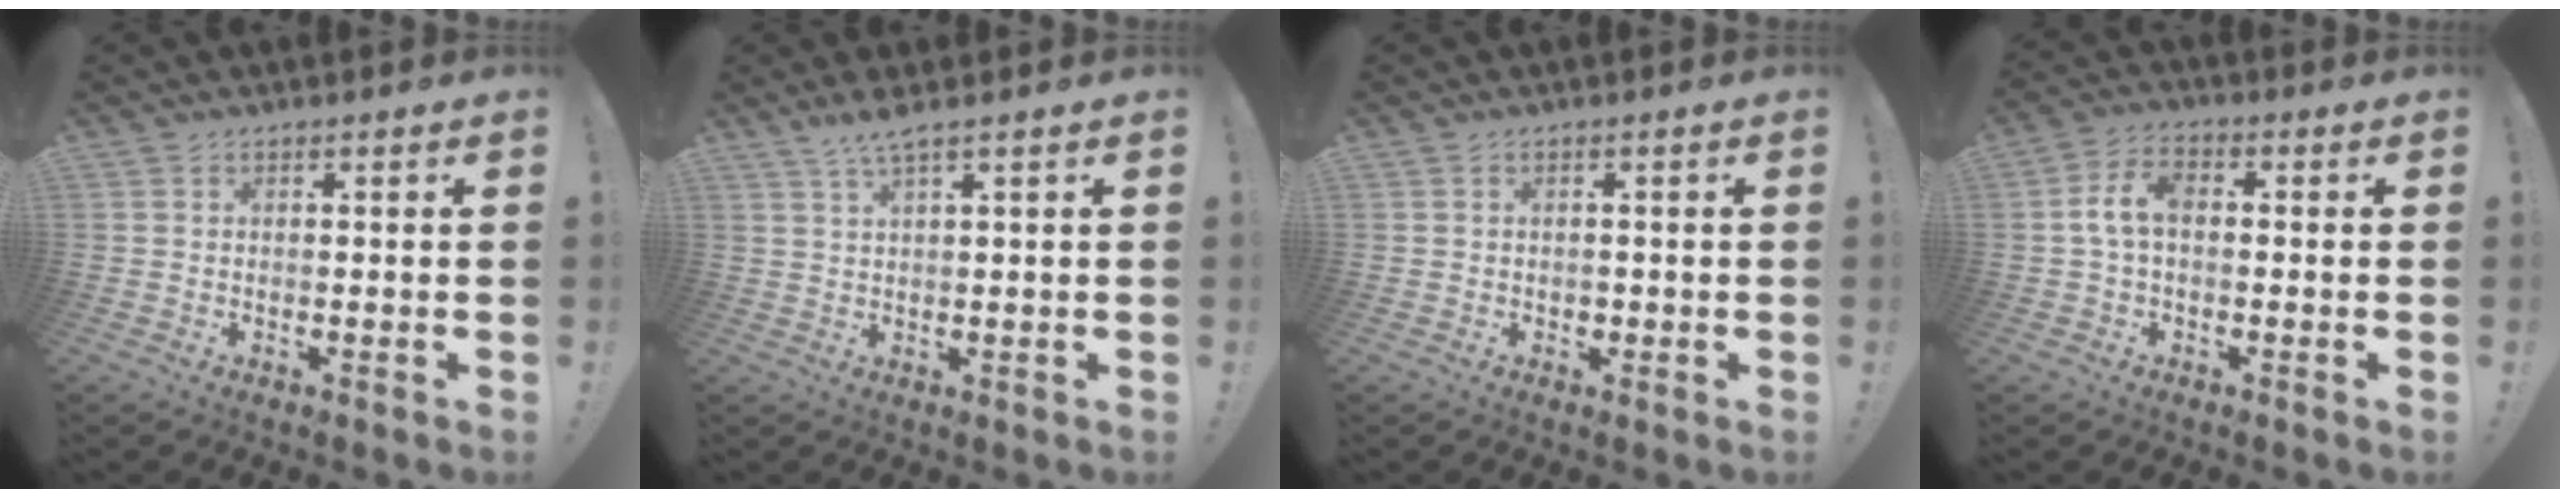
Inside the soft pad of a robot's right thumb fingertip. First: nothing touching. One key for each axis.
{"total": 3.9, "fx": 2.8, "fy": -0.2, "fz": 2.7, "tx": -0.060, "ty": -0.009, "tz": 0.049}
{"total": 1.1, "fx": -0.3, "fy": 1.0, "fz": 0.3, "tx": -0.012, "ty": 0.003, "tz": -0.004}
{"total": 7.0, "fx": -0.1, "fy": 4.1, "fz": 5.6, "tx": -0.110, "ty": 0.014, "tz": -0.002}